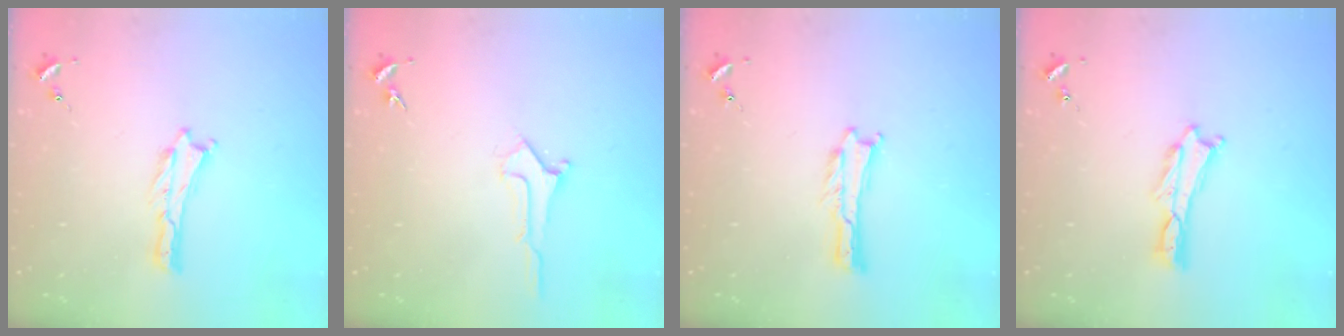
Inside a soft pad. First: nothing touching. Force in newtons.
{"total": 1.0, "press": 1.0, "slide": 0.0}
{"total": 0.0}
{"total": 0.0}